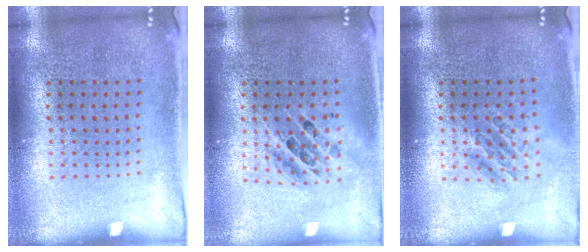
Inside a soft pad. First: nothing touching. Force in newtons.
{"total": 1.6, "press": 1.3, "slide": 0.8}
{"total": 1.3, "press": 1.0, "slide": 0.7}